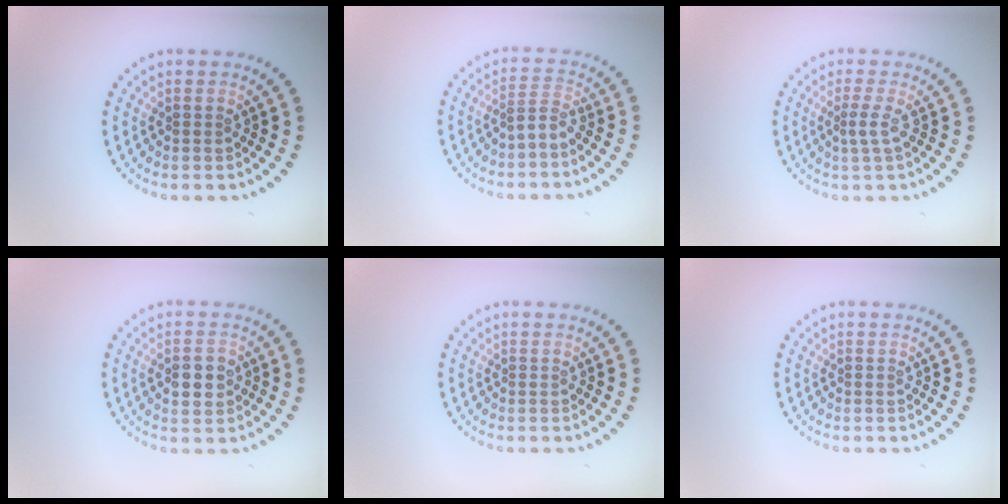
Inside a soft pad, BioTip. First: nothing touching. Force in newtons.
{"total": 1.5, "press": 1.1, "slide": 1.1}
{"total": 1.4, "press": 0.9, "slide": 1.0}
{"total": 2.6, "press": 2.6, "slide": 0.0}
{"total": 0.0}
{"total": 0.0}